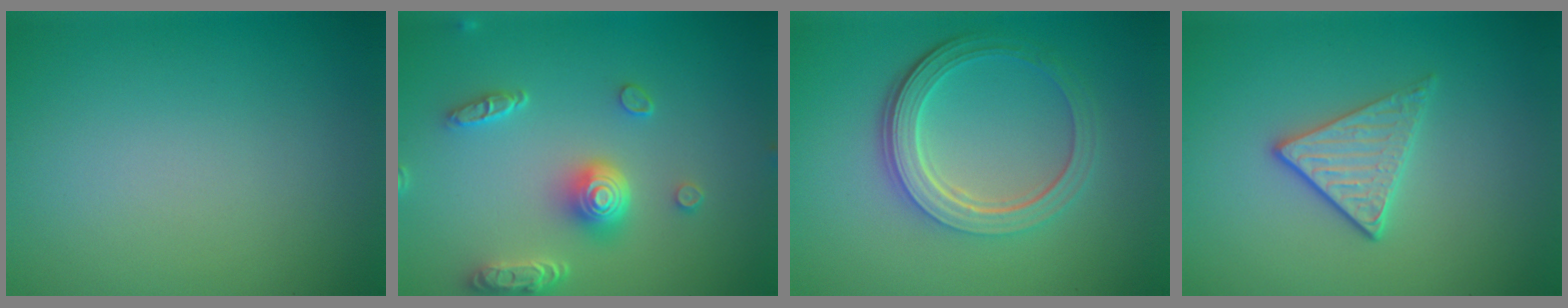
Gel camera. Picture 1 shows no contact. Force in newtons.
{"total": 5.0, "press": 3.9, "slide": 3.1}
{"total": 5.2, "press": 3.8, "slide": 3.5}
{"total": 2.3, "press": 2.0, "slide": 1.0}